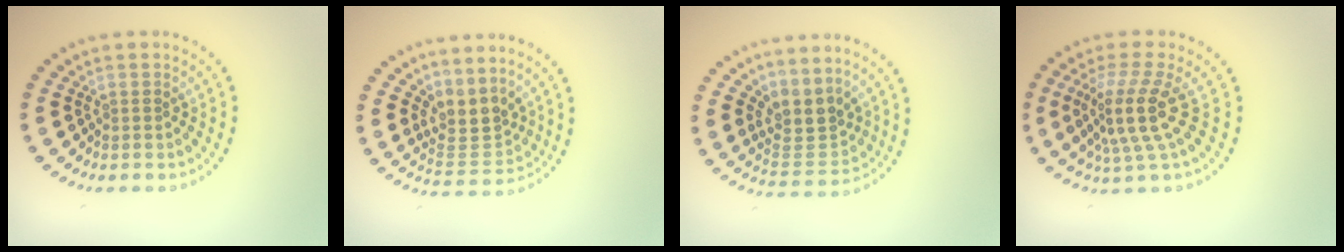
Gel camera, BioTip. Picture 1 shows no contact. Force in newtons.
{"total": 3.2, "press": 2.4, "slide": 2.2}
{"total": 3.5, "press": 2.7, "slide": 2.2}
{"total": 4.5, "press": 3.4, "slide": 3.0}